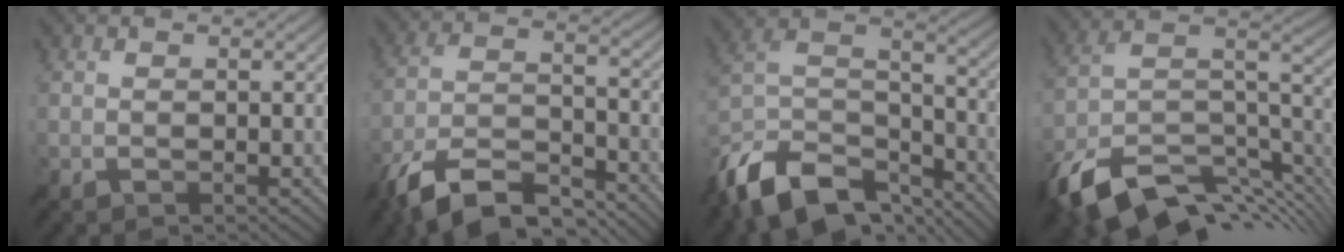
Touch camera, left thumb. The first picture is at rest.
{"total": 11.7, "force": [-9.2, 3.8, 6.2], "torque": [-0.120, -0.001, -0.180]}
{"total": 15.0, "force": [-11.2, 6.6, 7.4], "torque": [-0.191, -0.001, -0.195]}
{"total": 13.8, "force": [-8.0, 6.2, 9.3], "torque": [-0.209, -0.012, -0.130]}